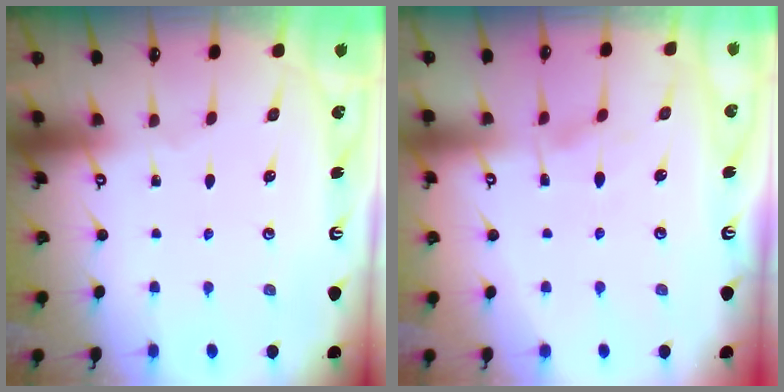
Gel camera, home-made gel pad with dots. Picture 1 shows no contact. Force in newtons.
{"total": 4.4, "press": 4.3, "slide": 1.0}